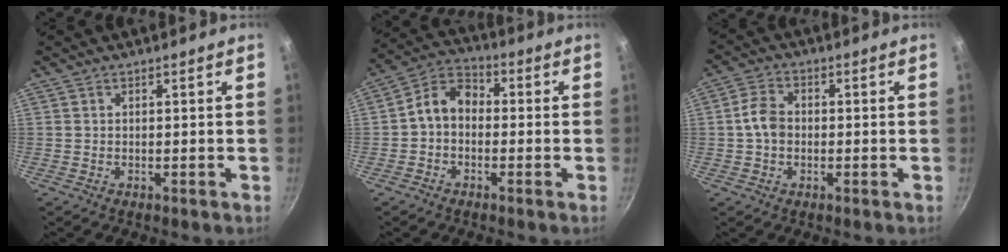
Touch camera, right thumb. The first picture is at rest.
{"total": 7.2, "force": [-0.9, 5.5, 4.6], "torque": [-0.064, 0.033, -0.036]}
{"total": 4.9, "force": [-0.4, 3.7, 3.2], "torque": [-0.055, 0.016, -0.014]}